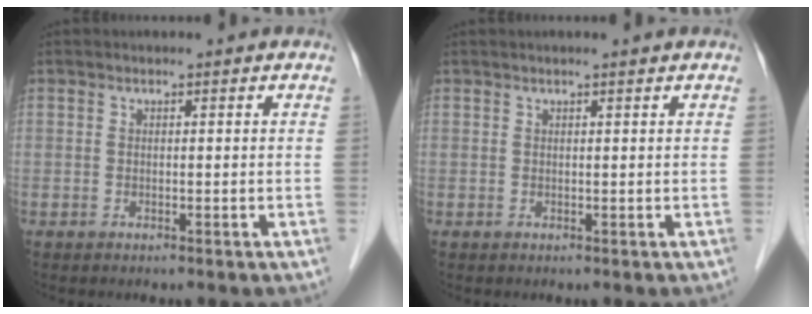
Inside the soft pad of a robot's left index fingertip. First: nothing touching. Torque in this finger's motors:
{"motor_torque": [0.13, -0.31, -0.03, 0.03]}